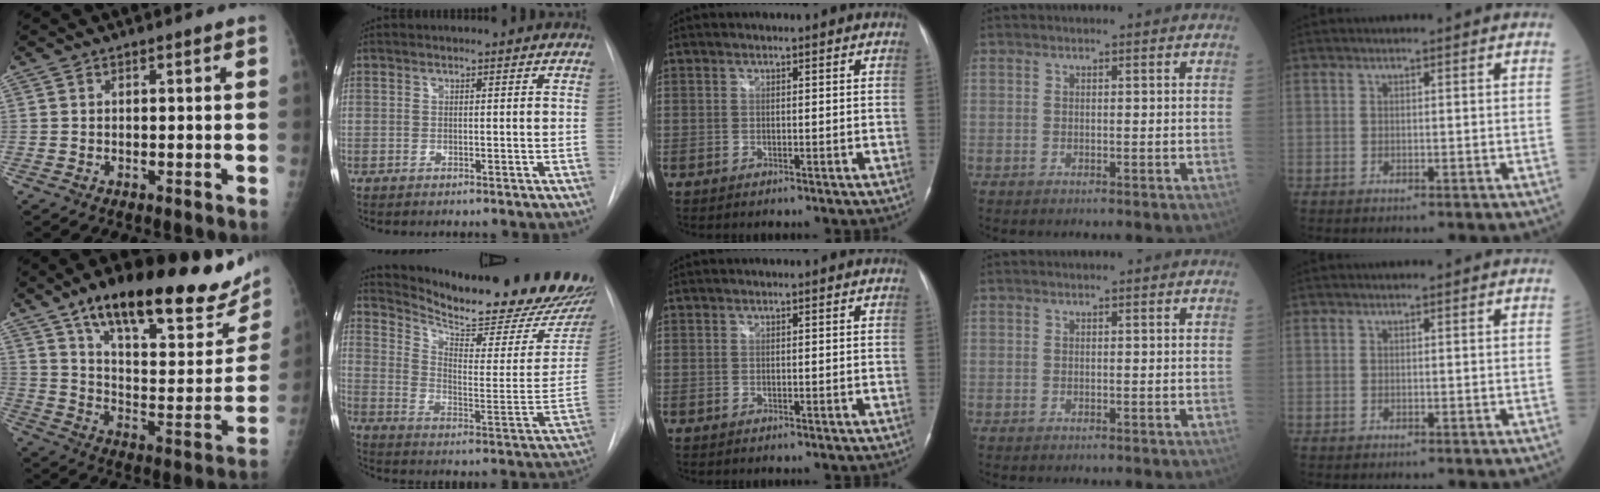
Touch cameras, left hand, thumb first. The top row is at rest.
{"thumb": {"total": 30.4, "force": [19.8, 9.8, 20.9], "torque": [-0.271, -0.052, 0.297]}, "index": {"total": 24.5, "force": [22.7, 2.9, 8.8], "torque": [-0.144, -0.118, 0.299]}}